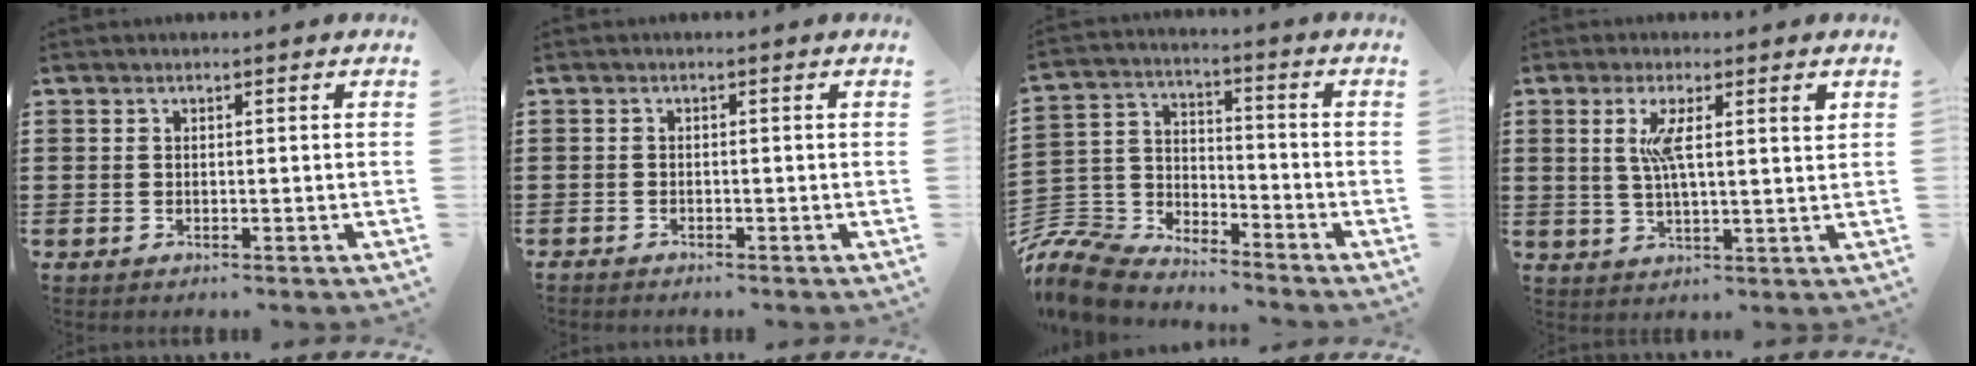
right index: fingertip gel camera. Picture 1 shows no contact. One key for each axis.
{"total": 0.9, "fx": -0.8, "fy": 0.1, "fz": -0.1, "tx": 0.000, "ty": 0.002, "tz": -0.018}
{"total": 8.5, "fx": -8.1, "fy": 2.1, "fz": 1.4, "tx": -0.070, "ty": 0.000, "tz": -0.175}
{"total": 5.5, "fx": 1.8, "fy": 0.9, "fz": 5.1, "tx": -0.097, "ty": -0.002, "tz": 0.024}